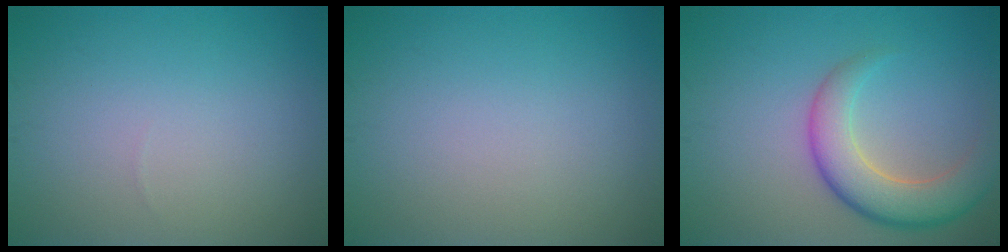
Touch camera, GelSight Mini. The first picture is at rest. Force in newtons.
{"total": 0.0}
{"total": 5.6, "press": 5.6, "slide": 0.3}